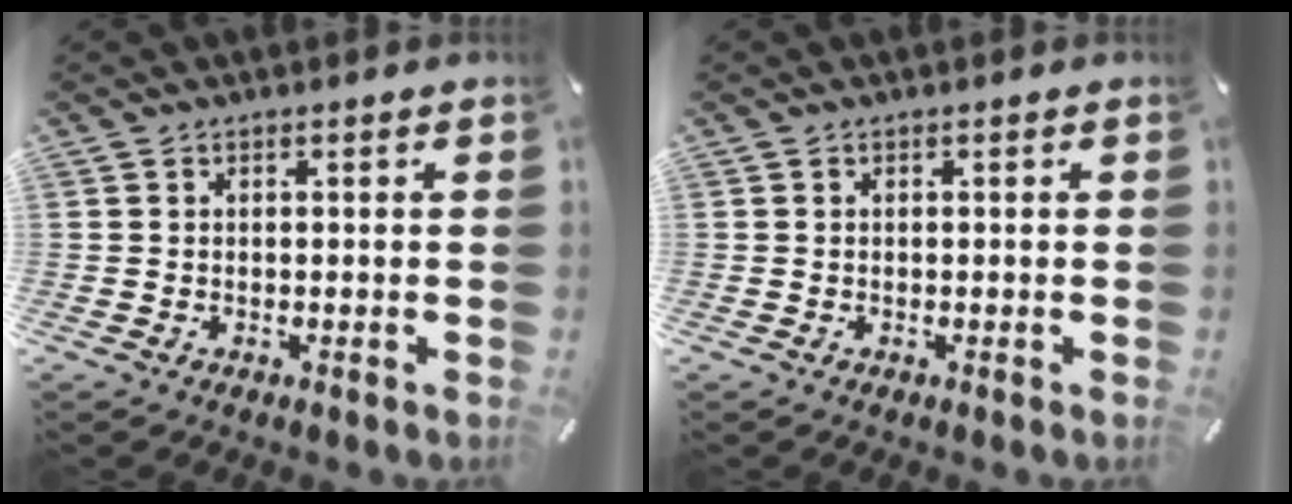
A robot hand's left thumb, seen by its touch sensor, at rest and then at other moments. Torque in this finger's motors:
{"motor_torque": [0.01, 0.01, -0.01, -0.02, 0.00]}